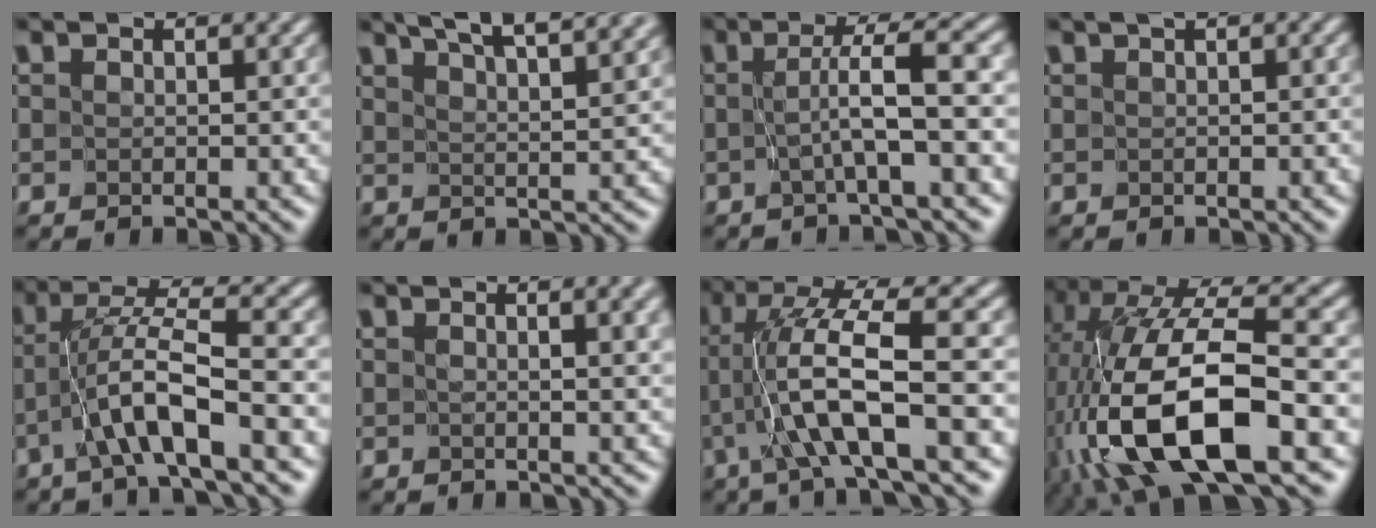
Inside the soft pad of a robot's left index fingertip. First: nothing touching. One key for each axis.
{"total": 9.1, "fx": 7.1, "fy": 2.2, "fz": 5.2, "tx": -0.052, "ty": 0.030, "tz": 0.067}
{"total": 4.5, "fx": -0.5, "fy": 0.2, "fz": 4.5, "tx": -0.073, "ty": 0.006, "tz": -0.012}
{"total": 2.3, "fx": 1.2, "fy": 0.7, "fz": 1.9, "tx": -0.014, "ty": 0.006, "tz": 0.011}
{"total": 5.6, "fx": -2.4, "fy": 0.5, "fz": 5.1, "tx": -0.094, "ty": 0.016, "tz": -0.048}
{"total": 4.6, "fx": 1.7, "fy": 1.6, "fz": 3.9, "tx": -0.026, "ty": 0.008, "tz": 0.006}
{"total": 7.6, "fx": -1.5, "fy": 1.0, "fz": 7.4, "tx": -0.130, "ty": 0.012, "tz": -0.030}
{"total": 14.0, "fx": -4.4, "fy": 5.7, "fz": 12.0, "tx": -0.233, "ty": 0.000, "tz": -0.078}